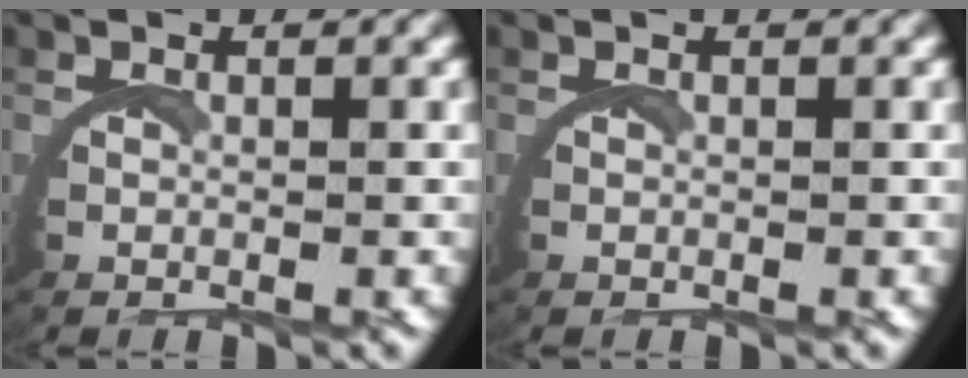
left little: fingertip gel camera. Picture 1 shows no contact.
{"total": 0.0}